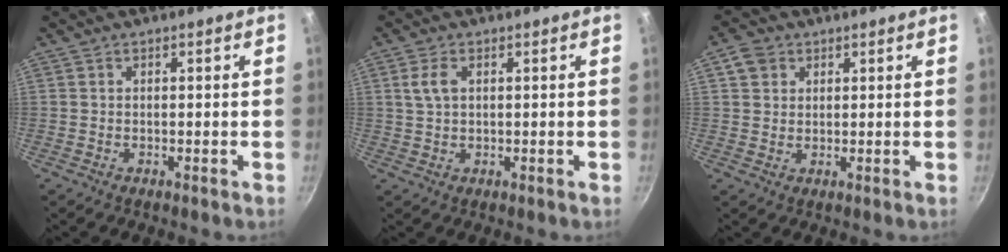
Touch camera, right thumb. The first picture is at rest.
{"total": 3.7, "force": [1.1, 2.2, 2.8], "torque": [-0.052, 0.003, 0.020]}
{"total": 4.1, "force": [1.7, 3.4, 1.5], "torque": [-0.011, 0.000, 0.027]}